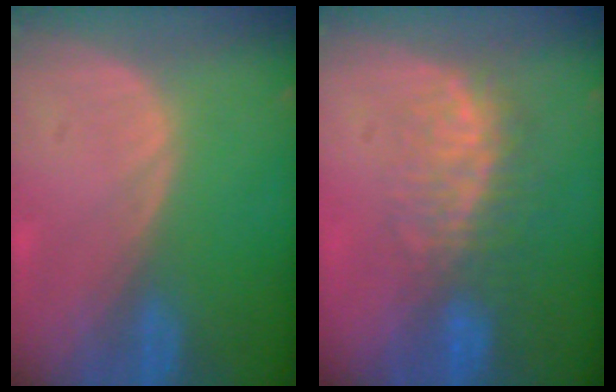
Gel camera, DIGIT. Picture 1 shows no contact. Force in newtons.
{"total": 7.5, "press": 7.0, "slide": 2.8}